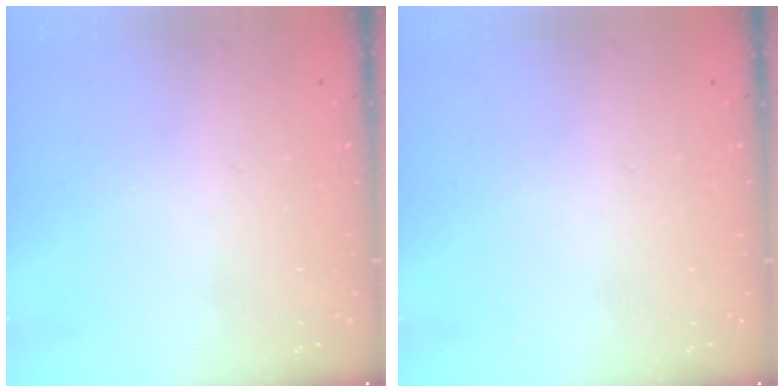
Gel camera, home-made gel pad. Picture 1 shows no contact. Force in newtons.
{"total": 0.0}